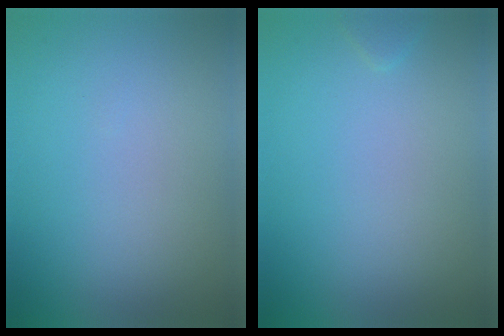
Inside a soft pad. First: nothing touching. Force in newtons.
{"total": 0.5, "press": 0.5, "slide": 0.1}